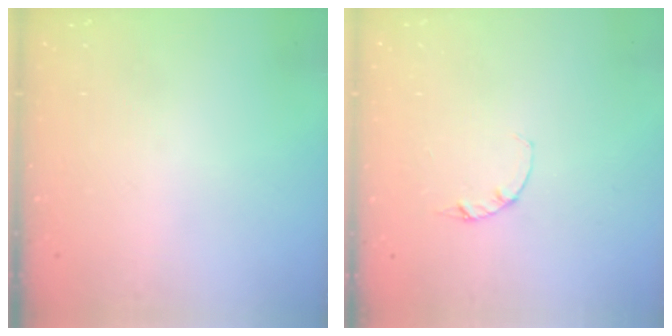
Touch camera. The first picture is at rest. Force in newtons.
{"total": 1.2, "press": 1.1, "slide": 0.3}